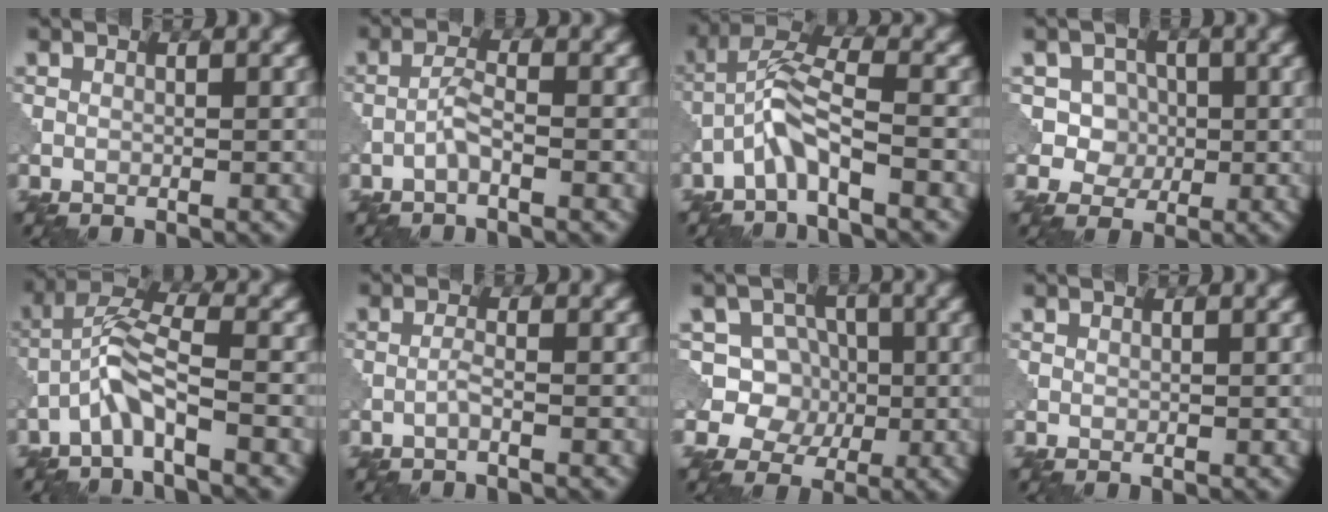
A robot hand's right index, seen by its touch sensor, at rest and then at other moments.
{"total": 1.7, "force": [-0.9, 0.2, 1.4], "torque": [-0.029, 0.007, -0.021]}
{"total": 4.0, "force": [-2.2, 0.6, 3.2], "torque": [-0.070, 0.016, -0.049]}
{"total": 4.5, "force": [0.5, 4.2, 1.4], "torque": [-0.010, 0.011, 0.003]}
{"total": 3.9, "force": [-2.2, 0.6, 3.2], "torque": [-0.070, 0.016, -0.048]}
{"total": 1.1, "force": [-0.5, 0.0, 1.0], "torque": [-0.017, 0.005, -0.013]}
{"total": 5.9, "force": [0.0, 5.6, 2.0], "torque": [-0.017, 0.025, -0.022]}
{"total": 0.0}